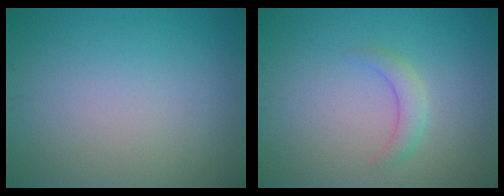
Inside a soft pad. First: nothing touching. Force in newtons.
{"total": 1.9, "press": 1.9, "slide": 0.1}